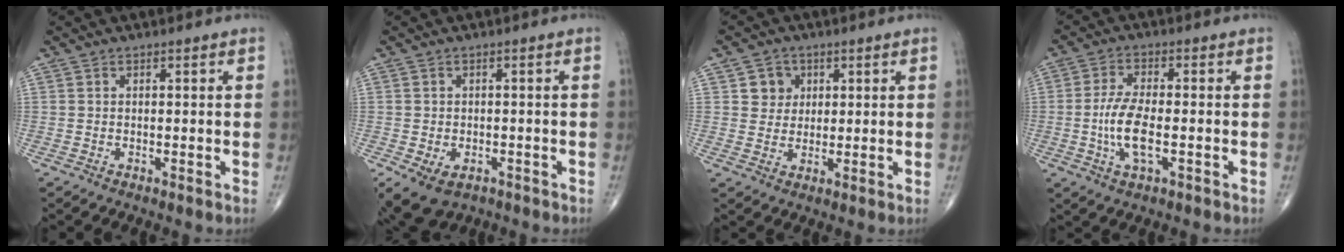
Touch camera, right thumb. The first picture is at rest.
{"total": 7.8, "force": [-3.7, 5.4, 4.2], "torque": [-0.077, 0.012, -0.049]}
{"total": 4.7, "force": [1.6, 4.2, 1.1], "torque": [0.008, -0.002, 0.023]}
{"total": 8.0, "force": [-1.6, 3.1, 7.2], "torque": [-0.153, 0.005, -0.032]}